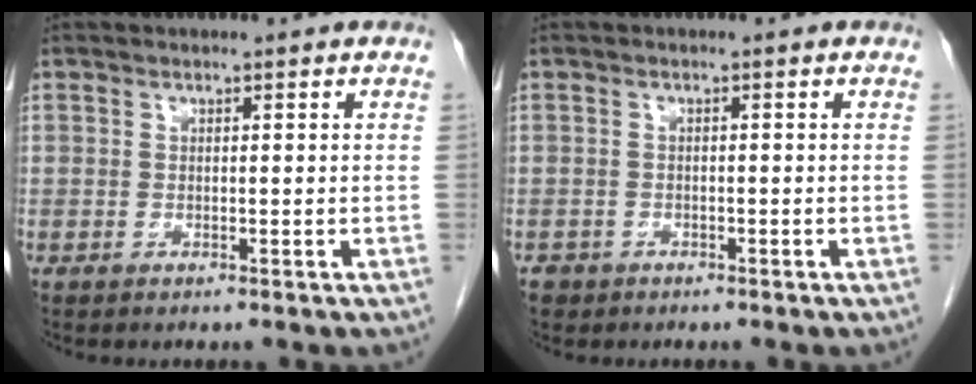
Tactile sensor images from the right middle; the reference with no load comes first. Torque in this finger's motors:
{"motor_torque": [0.21, -0.11, 0.02, 0.00]}